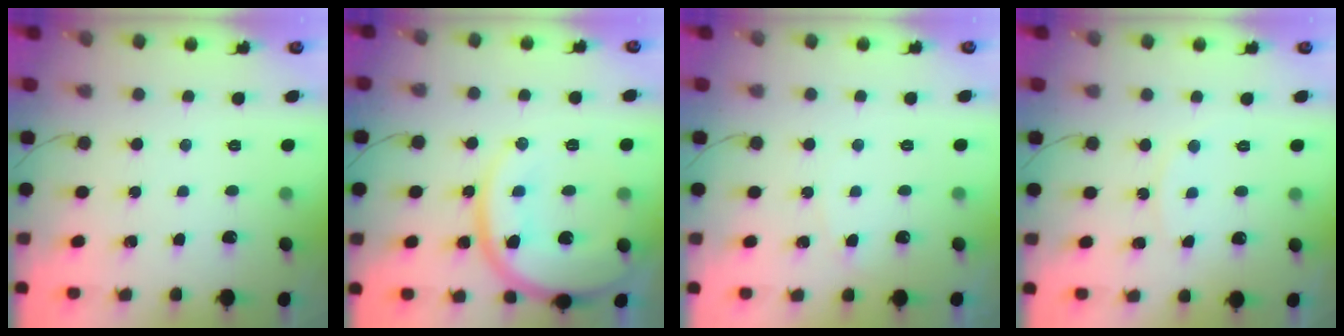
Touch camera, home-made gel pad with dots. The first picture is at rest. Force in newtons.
{"total": 16.9, "press": 16.9, "slide": 1.3}
{"total": 2.7, "press": 2.7, "slide": 0.2}
{"total": 4.4, "press": 4.4, "slide": 0.5}